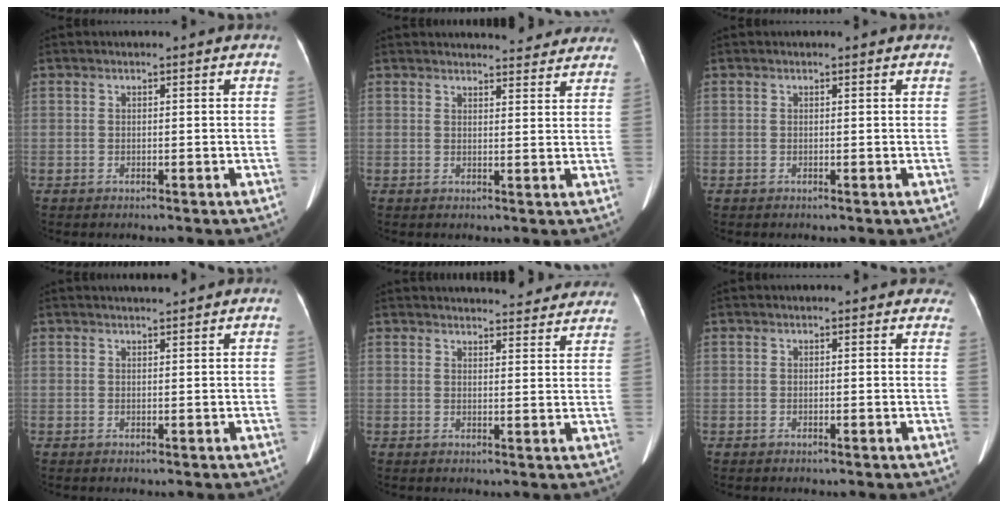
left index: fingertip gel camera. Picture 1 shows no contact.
{"total": 10.7, "force": [10.1, 2.4, 2.6], "torque": [-0.011, 0.004, 0.103]}
{"total": 0.0}
{"total": 0.9, "force": [0.8, -0.1, 0.3], "torque": [-0.003, 0.005, 0.017]}
{"total": 13.8, "force": [13.1, 2.9, 3.4], "torque": [-0.019, 0.005, 0.141]}
{"total": 1.6, "force": [1.3, 0.9, 0.3], "torque": [0.010, -0.003, -0.003]}